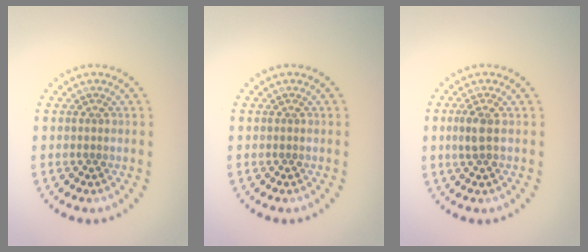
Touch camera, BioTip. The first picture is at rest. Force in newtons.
{"total": 0.0}
{"total": 1.7, "press": 1.7, "slide": 0.4}